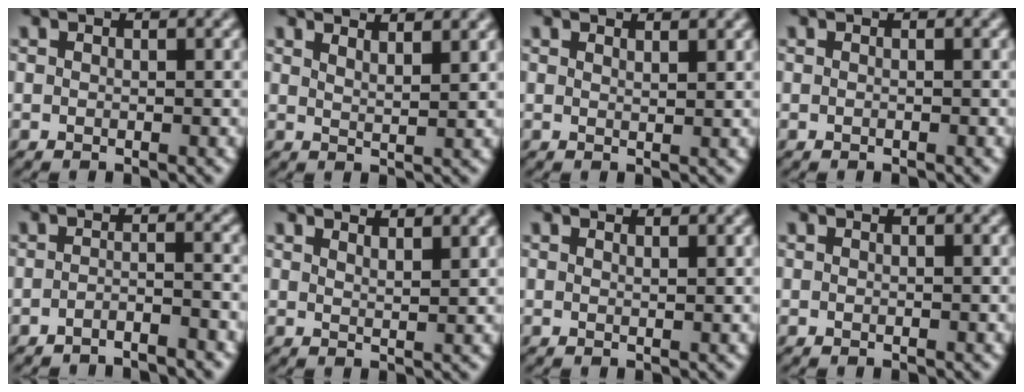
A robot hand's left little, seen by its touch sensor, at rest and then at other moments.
{"total": 2.2, "force": [1.9, 0.2, 1.2], "torque": [-0.012, 0.005, 0.031]}
{"total": 0.9, "force": [0.8, -0.1, 0.3], "torque": [-0.011, 0.001, 0.014]}
{"total": 0.0}
{"total": 2.0, "force": [-1.8, -0.1, 0.7], "torque": [-0.011, 0.006, -0.037]}
{"total": 1.8, "force": [1.7, 0.0, 0.8], "torque": [-0.011, 0.005, 0.029]}
{"total": 0.6, "force": [0.5, -0.2, 0.2], "torque": [-0.007, 0.001, 0.009]}
{"total": 0.0}